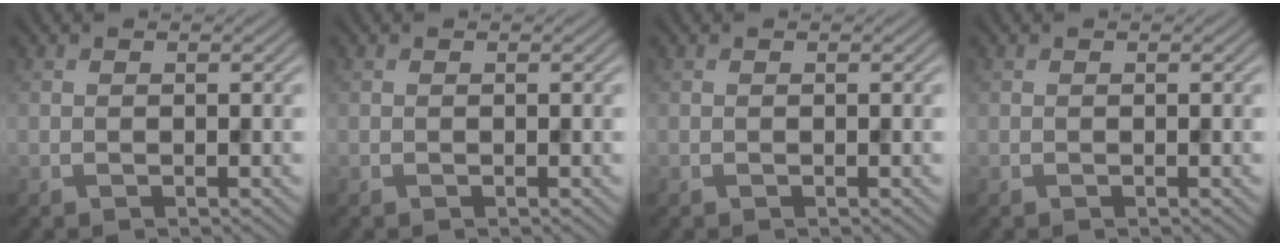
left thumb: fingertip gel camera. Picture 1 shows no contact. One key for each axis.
{"total": 0.0}
{"total": 0.0}
{"total": 0.0}